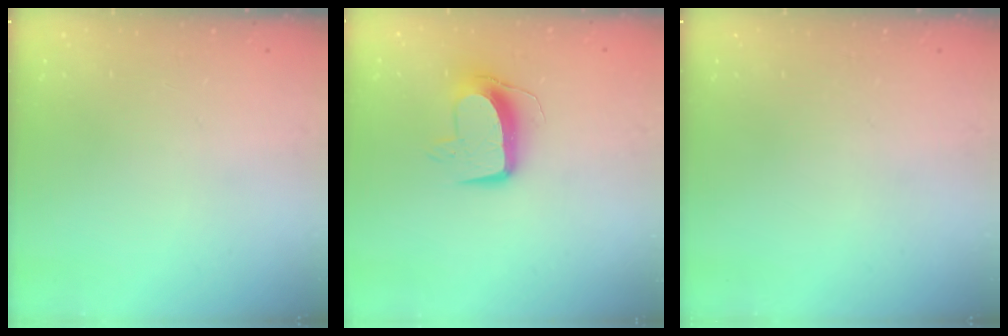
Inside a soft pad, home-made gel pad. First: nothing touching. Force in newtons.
{"total": 11.0, "press": 10.9, "slide": 0.7}
{"total": 0.0}